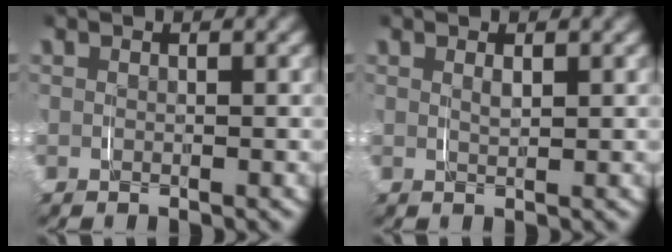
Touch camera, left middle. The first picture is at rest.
{"total": 1.0, "force": [0.6, 0.1, 0.7], "torque": [-0.014, -0.004, 0.014]}